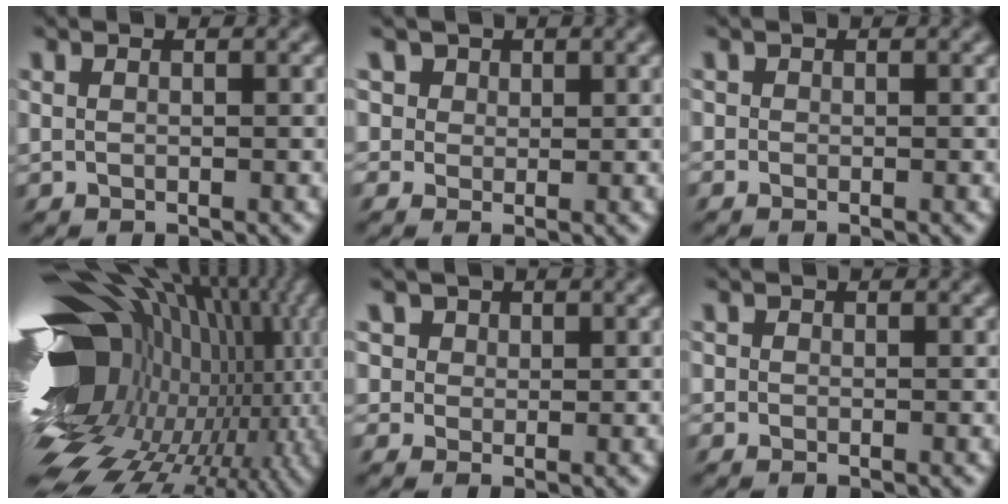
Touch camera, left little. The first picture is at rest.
{"total": 3.5, "force": [1.7, 2.9, 1.0], "torque": [-0.032, 0.006, 0.022]}
{"total": 0.5, "force": [0.0, 0.4, -0.3], "torque": [0.007, -0.001, 0.002]}
{"total": 18.5, "force": [-2.9, 11.0, 14.6], "torque": [-0.260, -0.021, -0.044]}
{"total": 3.1, "force": [1.4, 2.6, 0.9], "torque": [-0.030, 0.008, 0.020]}
{"total": 0.6, "force": [0.0, 0.6, -0.2], "torque": [-0.002, 0.003, 0.008]}